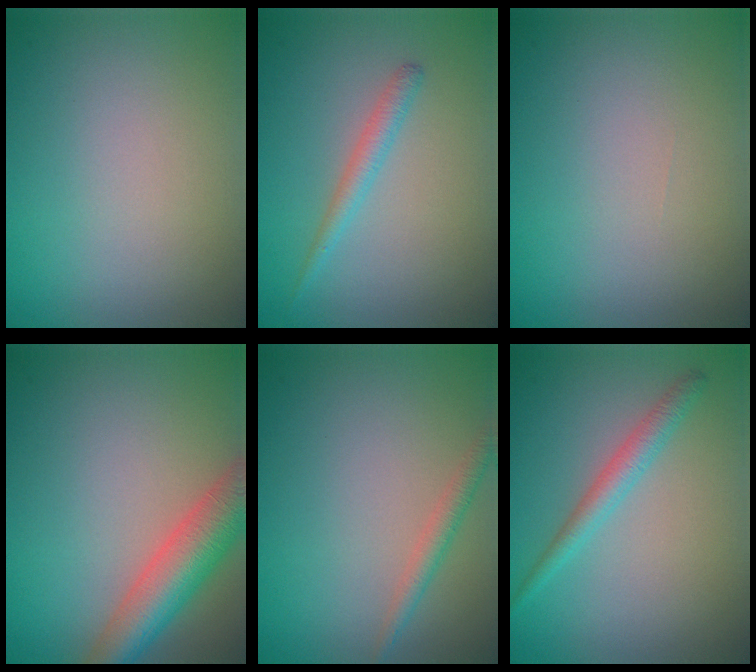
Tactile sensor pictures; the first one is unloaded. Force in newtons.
{"total": 1.5, "press": 1.5, "slide": 0.2}
{"total": 0.0}
{"total": 6.0, "press": 6.0, "slide": 0.4}
{"total": 1.6, "press": 1.6, "slide": 0.1}
{"total": 2.2, "press": 2.2, "slide": 0.1}